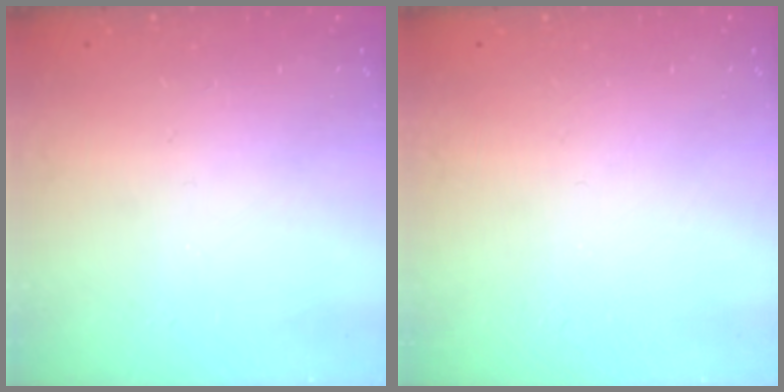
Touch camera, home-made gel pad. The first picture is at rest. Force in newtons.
{"total": 0.0}